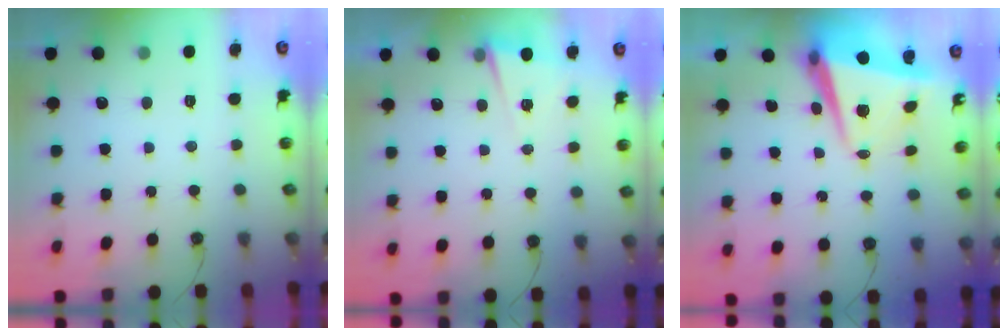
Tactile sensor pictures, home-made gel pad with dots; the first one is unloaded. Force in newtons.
{"total": 3.0, "press": 2.8, "slide": 0.9}
{"total": 6.8, "press": 6.6, "slide": 1.8}